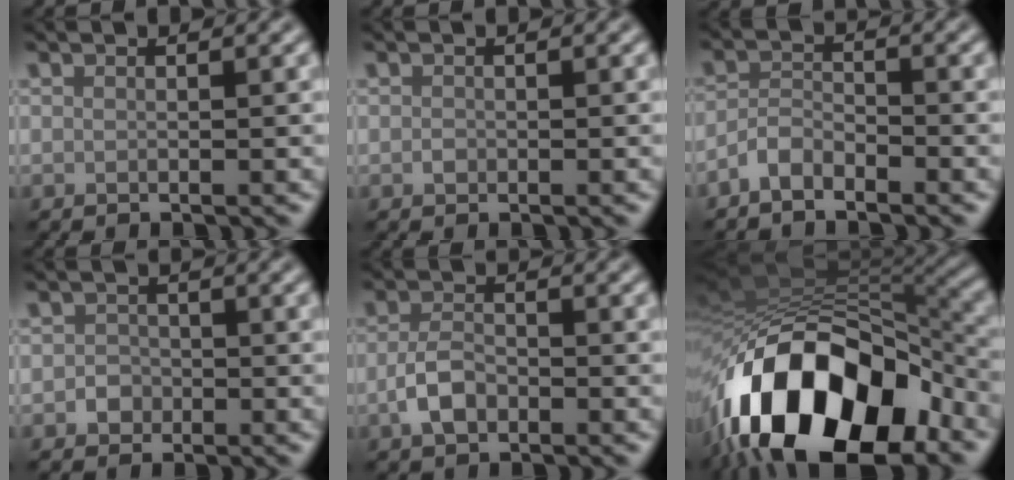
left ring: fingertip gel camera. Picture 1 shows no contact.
{"total": 0.7, "force": [-0.2, 0.6, 0.3], "torque": [-0.004, -0.002, -0.006]}
{"total": 2.4, "force": [-1.9, 0.9, 1.1], "torque": [-0.021, 0.008, -0.044]}
{"total": 1.6, "force": [-0.6, 1.4, 0.4], "torque": [0.003, 0.002, -0.014]}
{"total": 2.9, "force": [-1.3, 1.7, 1.9], "torque": [-0.040, 0.002, -0.031]}
{"total": 17.2, "force": [-8.1, 9.0, 12.1], "torque": [-0.202, -0.002, -0.128]}